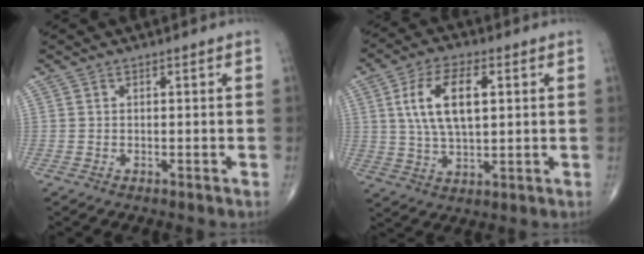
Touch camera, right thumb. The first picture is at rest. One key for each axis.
{"total": 11.9, "fx": 2.8, "fy": 5.7, "fz": 10.0, "tx": -0.182, "ty": 0.001, "tz": 0.054}